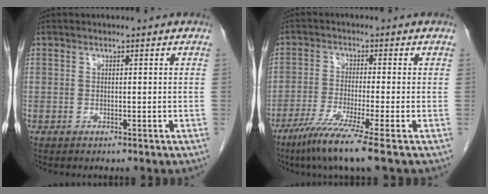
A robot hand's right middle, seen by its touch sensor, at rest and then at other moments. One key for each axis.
{"total": 8.7, "fx": -5.7, "fy": -1.4, "fz": 6.3, "tx": -0.112, "ty": -0.029, "tz": -0.104}